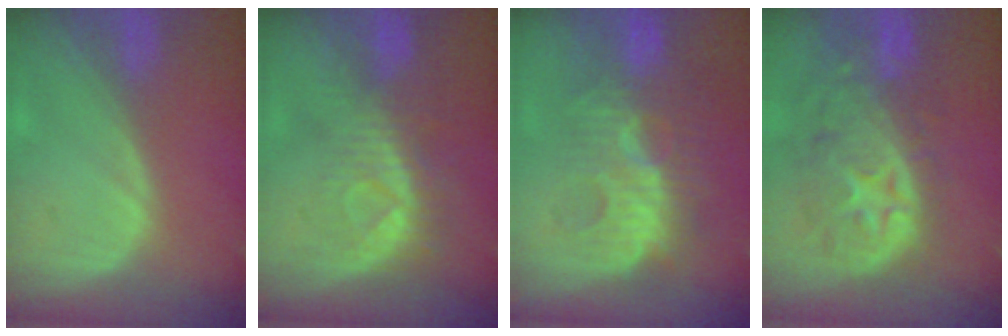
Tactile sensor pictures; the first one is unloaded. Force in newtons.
{"total": 8.1, "press": 7.2, "slide": 3.7}
{"total": 9.0, "press": 8.8, "slide": 1.7}
{"total": 11.0, "press": 9.8, "slide": 5.1}